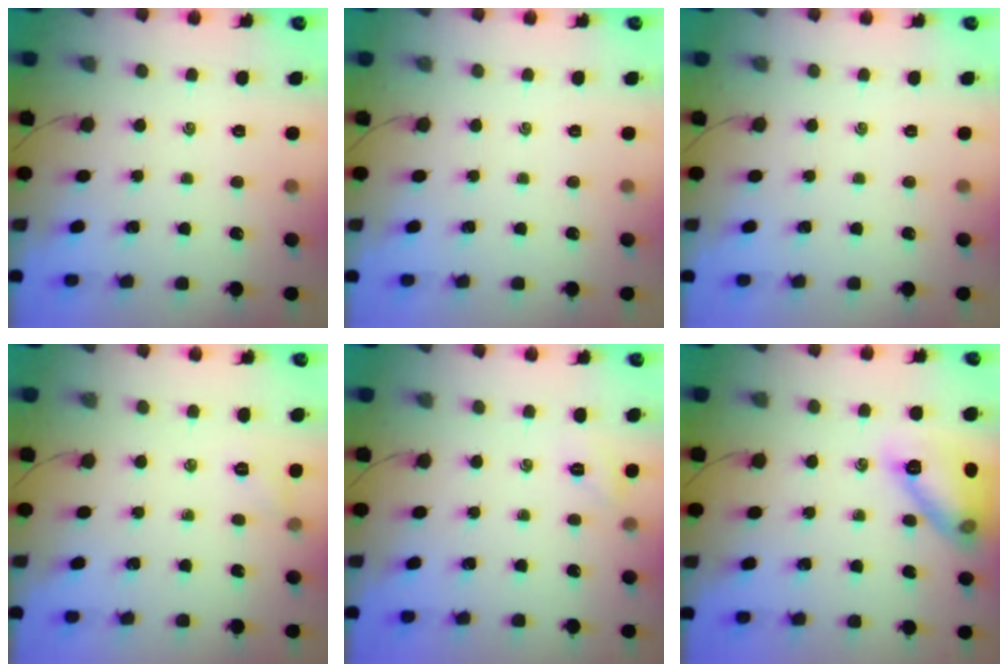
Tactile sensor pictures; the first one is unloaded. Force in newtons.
{"total": 0.0}
{"total": 0.0}
{"total": 4.0, "press": 3.8, "slide": 1.3}
{"total": 2.1, "press": 2.0, "slide": 0.6}
{"total": 13.3, "press": 13.3, "slide": 0.5}